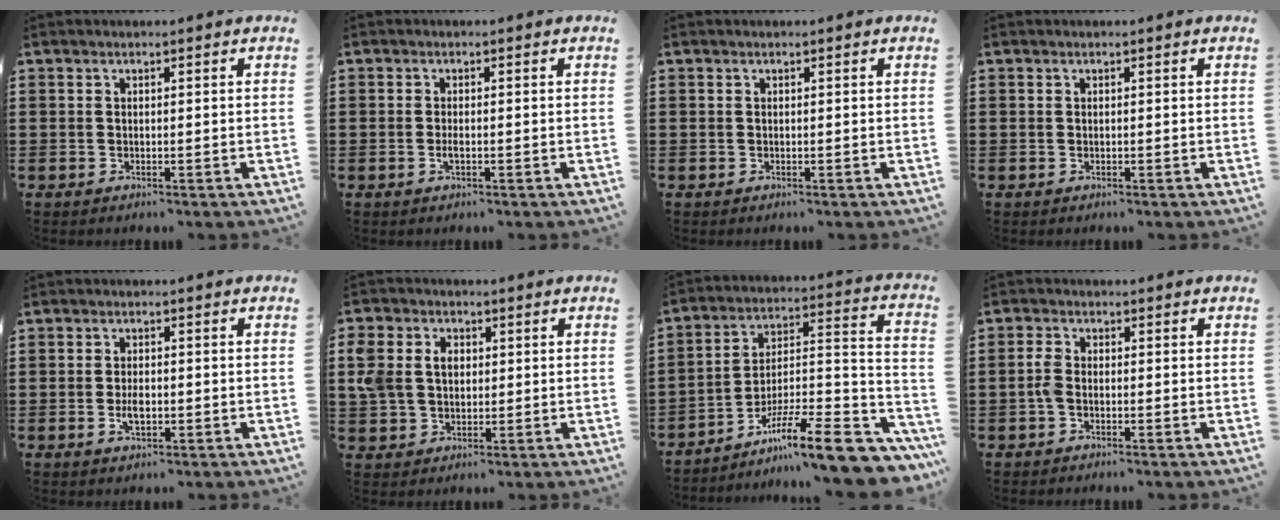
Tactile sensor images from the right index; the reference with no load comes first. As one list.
[{"total": 1.3, "force": [-0.4, 0.3, 1.1], "torque": [-0.029, -0.006, -0.009]}, {"total": 0.0}, {"total": 0.0}, {"total": 2.7, "force": [-0.6, 1.3, 2.3], "torque": [-0.044, 0.000, -0.010]}, {"total": 5.4, "force": [1.0, 4.4, 3.0], "torque": [-0.086, 0.012, 0.012]}, {"total": 13.7, "force": [-9.7, 2.1, 9.4], "torque": [-0.141, 0.025, -0.170]}, {"total": 2.3, "force": [-0.7, 1.2, 1.8], "torque": [-0.051, -0.003, -0.018]}]